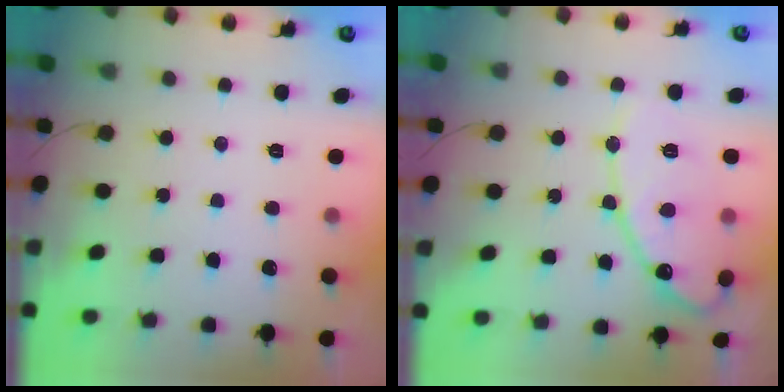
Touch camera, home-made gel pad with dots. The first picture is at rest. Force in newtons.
{"total": 15.4, "press": 15.4, "slide": 1.3}